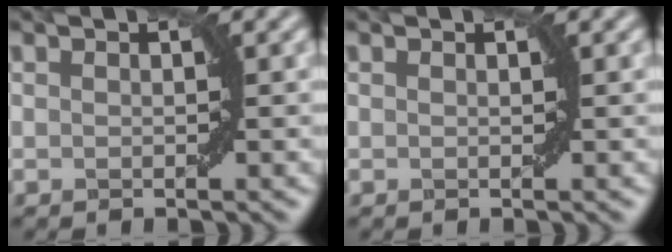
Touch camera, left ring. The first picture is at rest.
{"total": 0.0}